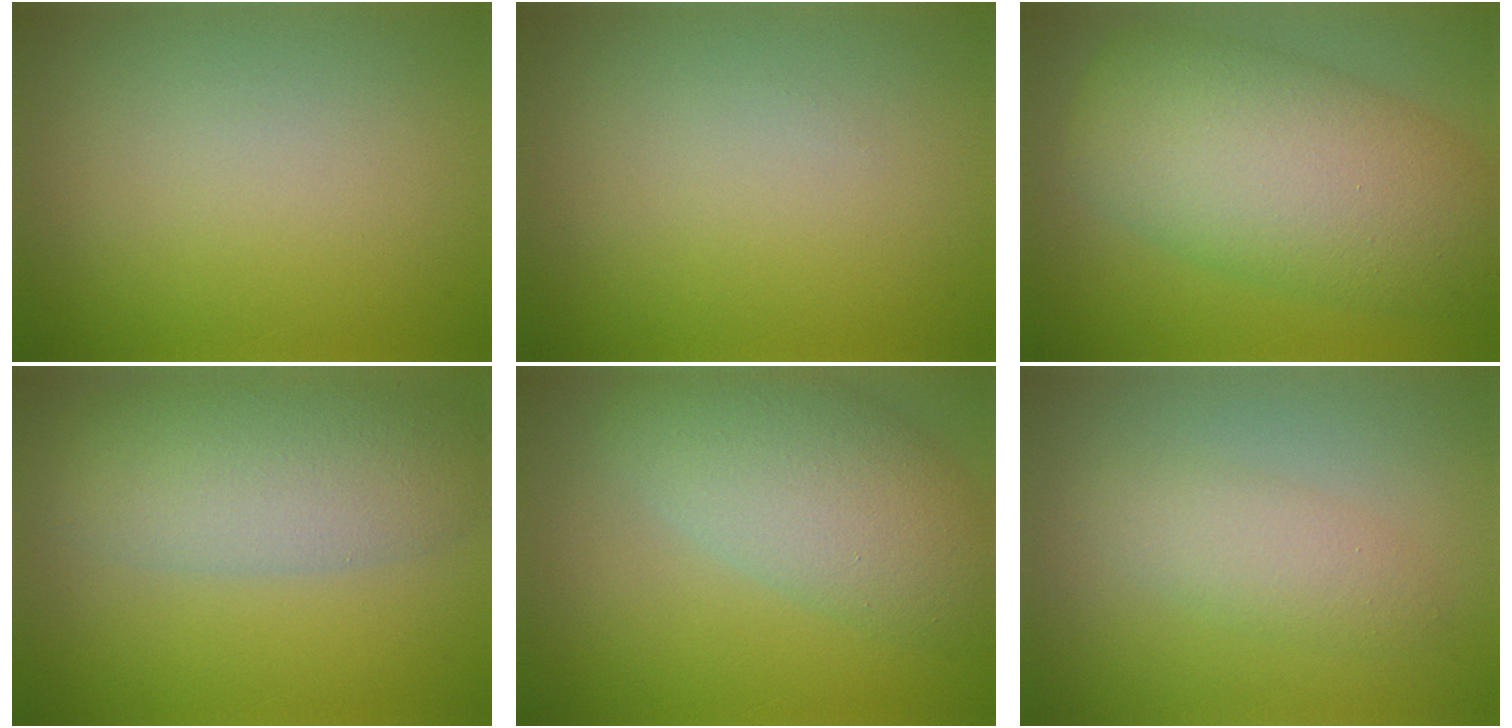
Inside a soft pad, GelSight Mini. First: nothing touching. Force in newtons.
{"total": 0.0}
{"total": 10.6, "press": 10.6, "slide": 0.4}
{"total": 6.6, "press": 6.6, "slide": 0.3}
{"total": 7.6, "press": 7.6, "slide": 0.6}
{"total": 2.5, "press": 2.5, "slide": 0.1}